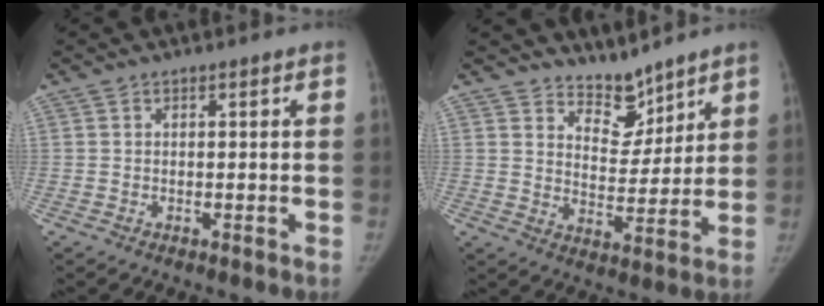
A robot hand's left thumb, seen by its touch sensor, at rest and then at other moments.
{"total": 7.1, "force": [6.3, 3.0, 1.0], "torque": [0.020, -0.063, 0.114]}